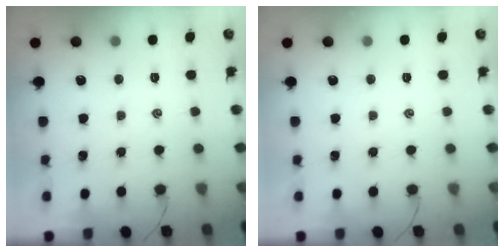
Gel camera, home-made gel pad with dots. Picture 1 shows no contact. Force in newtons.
{"total": 0.0}